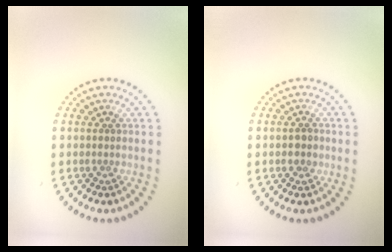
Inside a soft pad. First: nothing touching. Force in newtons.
{"total": 1.4, "press": 1.4, "slide": 0.3}